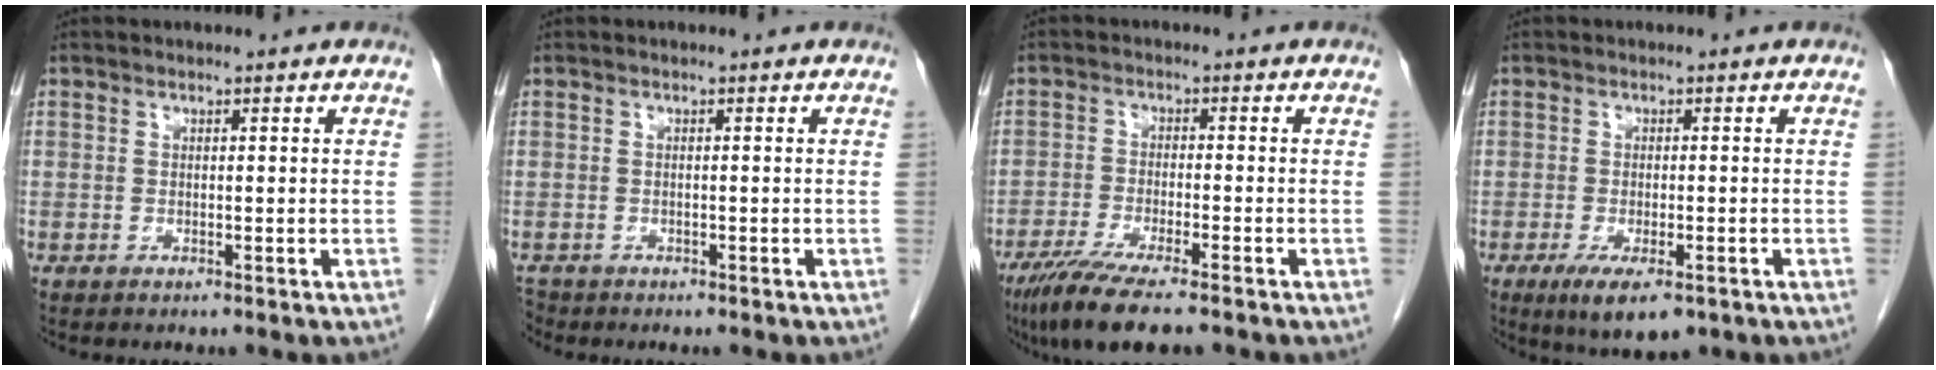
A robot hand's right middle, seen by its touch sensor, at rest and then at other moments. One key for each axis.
{"total": 1.8, "fx": -1.6, "fy": 0.9, "fz": 0.0, "tx": -0.007, "ty": -0.002, "tz": -0.027}
{"total": 9.5, "fx": -7.1, "fy": 1.0, "fz": 6.2, "tx": -0.103, "ty": -0.023, "tz": -0.118}
{"total": 6.8, "fx": -4.0, "fy": 2.2, "fz": 5.1, "tx": -0.081, "ty": -0.014, "tz": -0.058}